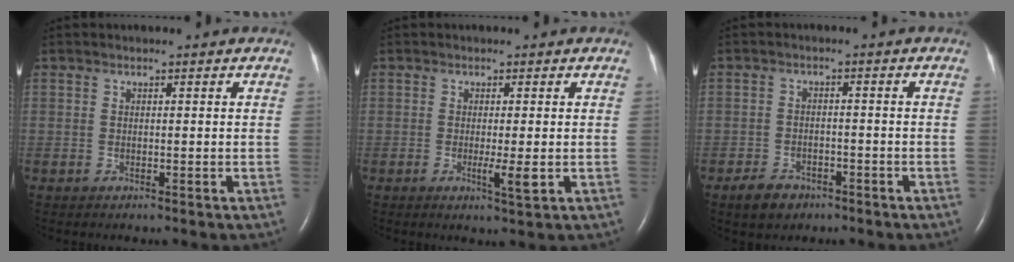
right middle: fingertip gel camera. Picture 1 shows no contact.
{"total": 2.6, "force": [-0.5, 0.0, 2.5], "torque": [-0.042, -0.006, -0.007]}
{"total": 4.1, "force": [-2.8, 2.4, 1.6], "torque": [-0.037, 0.001, -0.041]}